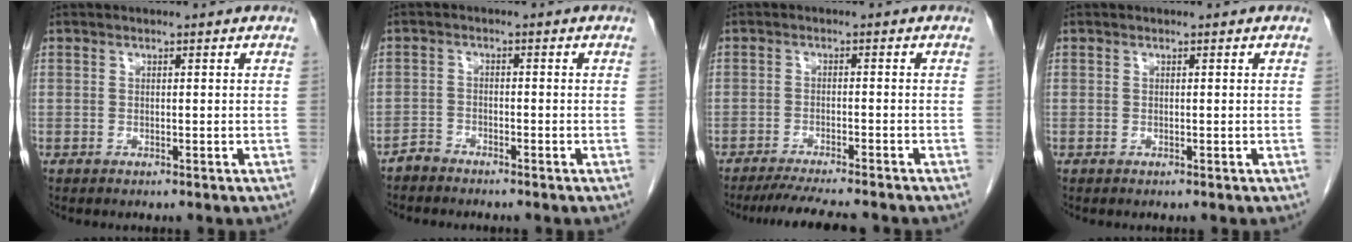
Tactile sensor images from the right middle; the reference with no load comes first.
{"total": 1.9, "force": [-1.8, 0.5, -0.1], "torque": [0.001, -0.001, -0.036]}
{"total": 9.0, "force": [-8.0, 0.4, 4.1], "torque": [-0.055, -0.018, -0.122]}
{"total": 0.0}